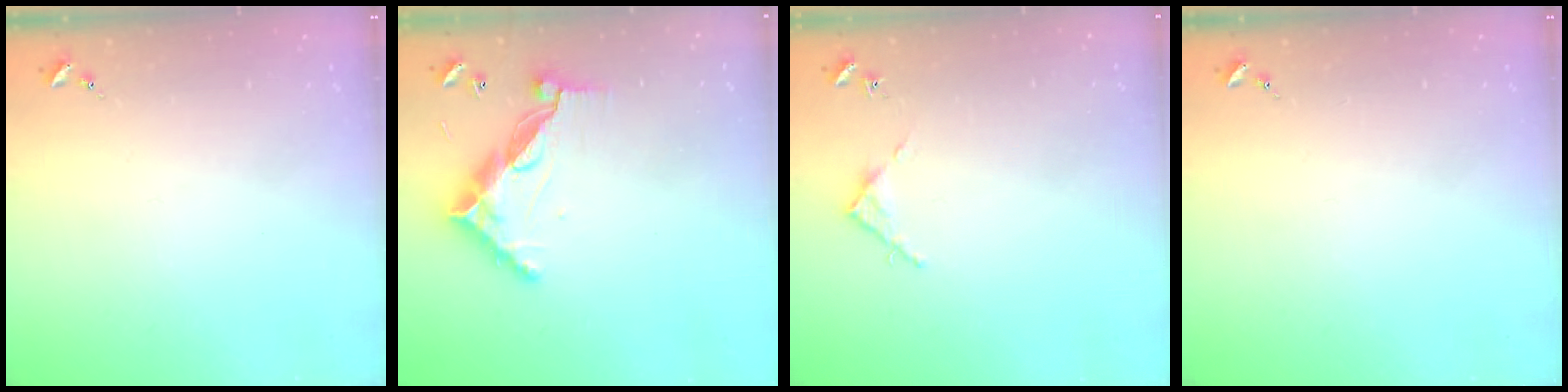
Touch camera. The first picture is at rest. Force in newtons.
{"total": 11.5, "press": 11.4, "slide": 1.0}
{"total": 3.6, "press": 3.6, "slide": 0.3}
{"total": 0.0}